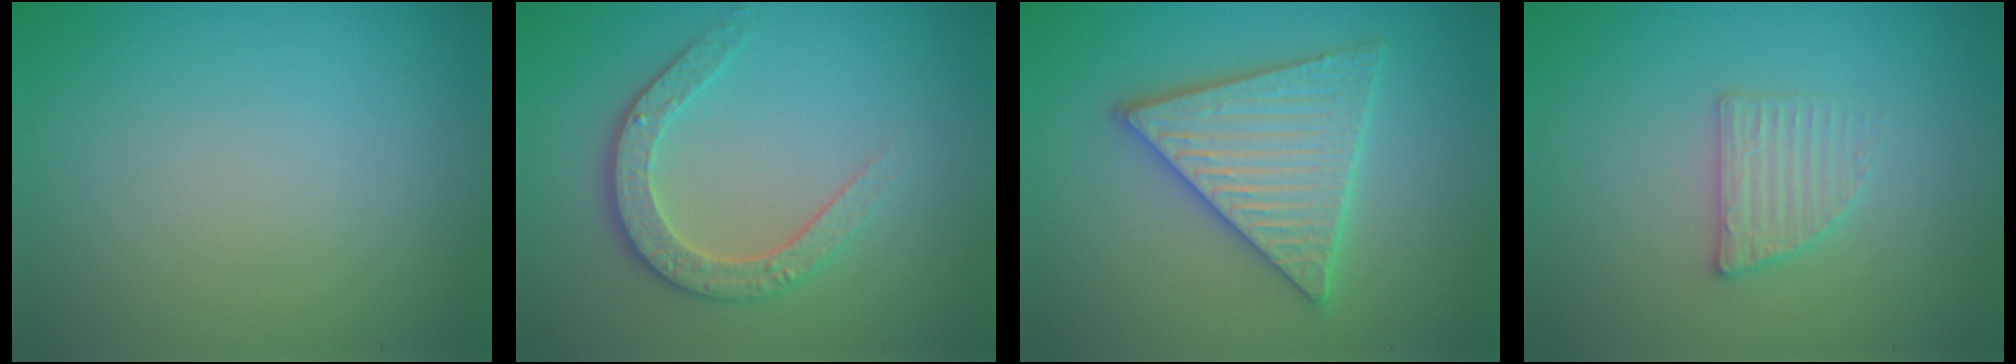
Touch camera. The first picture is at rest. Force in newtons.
{"total": 3.5, "press": 2.7, "slide": 2.2}
{"total": 5.6, "press": 5.5, "slide": 0.7}
{"total": 2.1, "press": 2.1, "slide": 0.4}